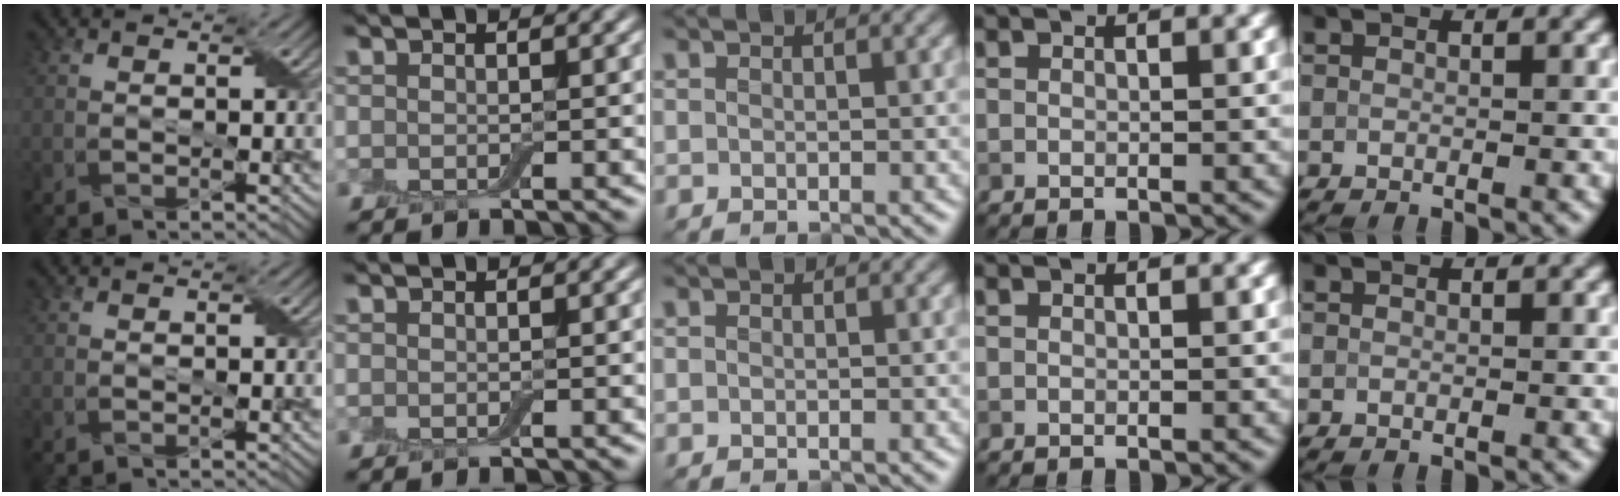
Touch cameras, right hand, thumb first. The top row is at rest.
{}